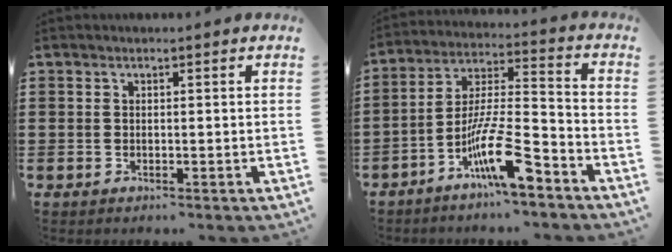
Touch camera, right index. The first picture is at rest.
{"total": 12.1, "force": [-7.6, 1.9, 9.3], "torque": [-0.179, 0.003, -0.141]}